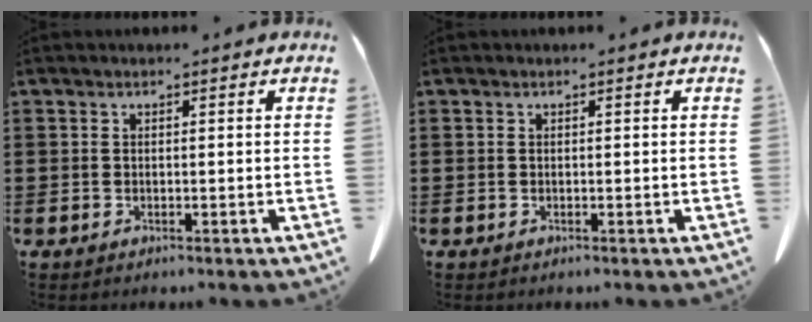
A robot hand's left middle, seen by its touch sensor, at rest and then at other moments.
{"total": 0.0}